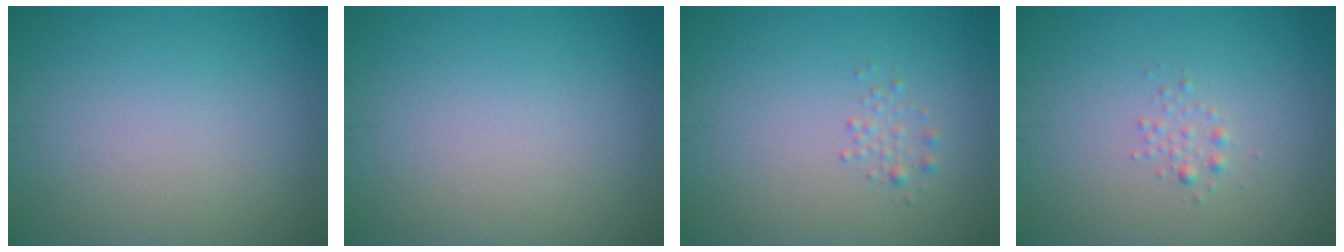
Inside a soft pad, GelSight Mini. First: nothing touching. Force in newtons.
{"total": 0.0}
{"total": 1.0, "press": 1.0, "slide": 0.0}
{"total": 0.9, "press": 0.9, "slide": 0.0}